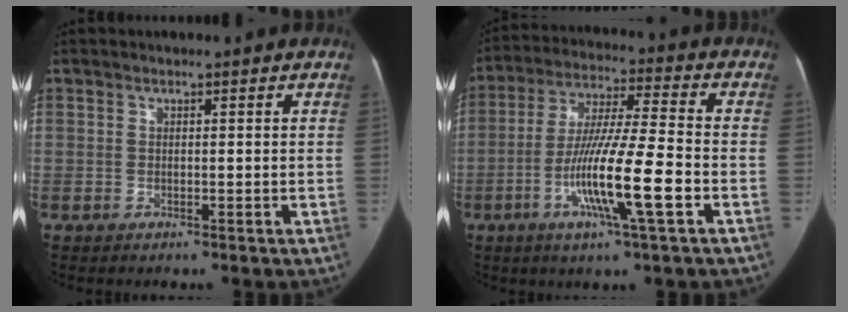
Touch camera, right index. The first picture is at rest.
{"total": 13.8, "force": [-4.5, 0.1, 13.1], "torque": [-0.247, -0.009, -0.087]}